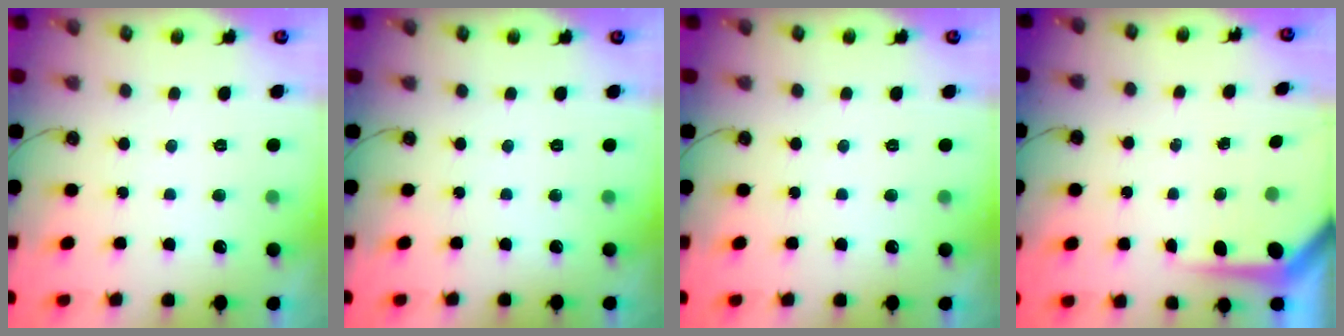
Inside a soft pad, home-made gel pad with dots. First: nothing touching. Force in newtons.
{"total": 0.0}
{"total": 0.0}
{"total": 4.6, "press": 4.6, "slide": 0.4}